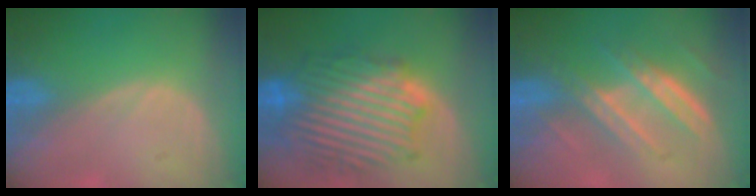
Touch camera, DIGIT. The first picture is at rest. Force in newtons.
{"total": 12.8, "press": 12.7, "slide": 1.0}
{"total": 7.7, "press": 6.9, "slide": 3.5}